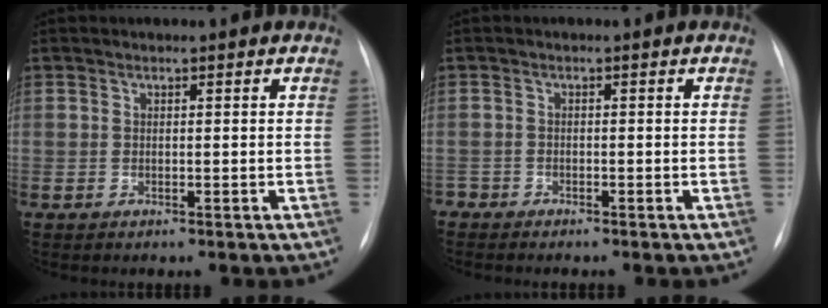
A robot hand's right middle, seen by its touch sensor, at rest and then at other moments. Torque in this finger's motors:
{"motor_torque": [-0.01, 0.01, 0.03, -0.04]}